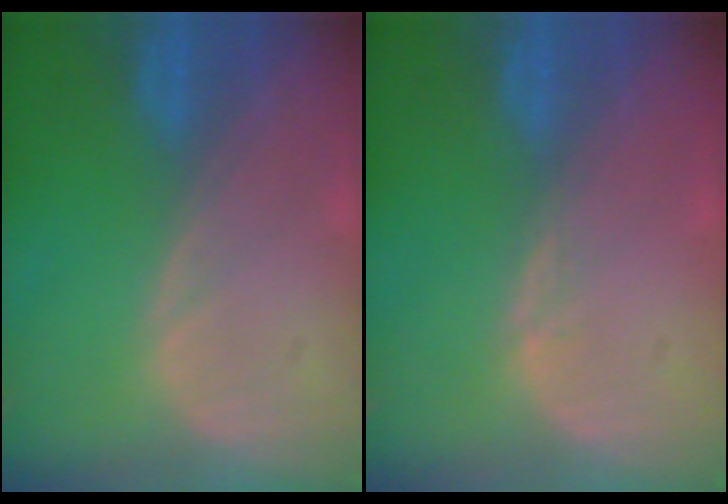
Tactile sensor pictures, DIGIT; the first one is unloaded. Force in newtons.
{"total": 0.6, "press": 0.4, "slide": 0.4}